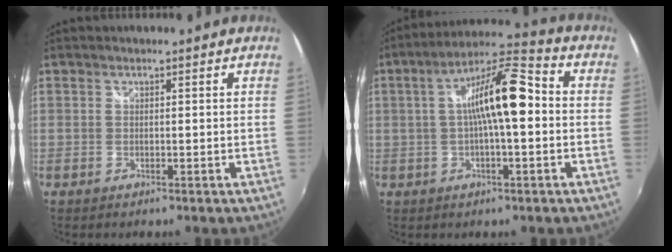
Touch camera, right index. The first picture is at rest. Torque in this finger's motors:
{"motor_torque": [1.94, -0.20, 0.47, 0.13]}